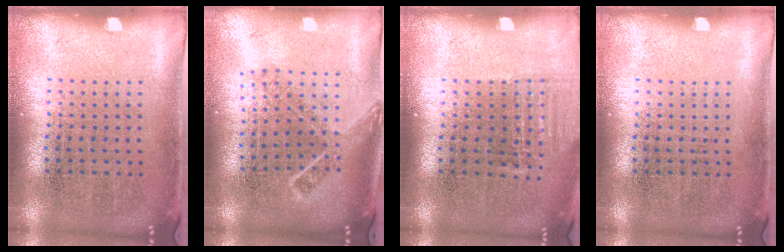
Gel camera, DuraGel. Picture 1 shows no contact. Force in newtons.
{"total": 1.8, "press": 1.3, "slide": 1.2}
{"total": 1.0, "press": 0.9, "slide": 0.5}
{"total": 0.0}